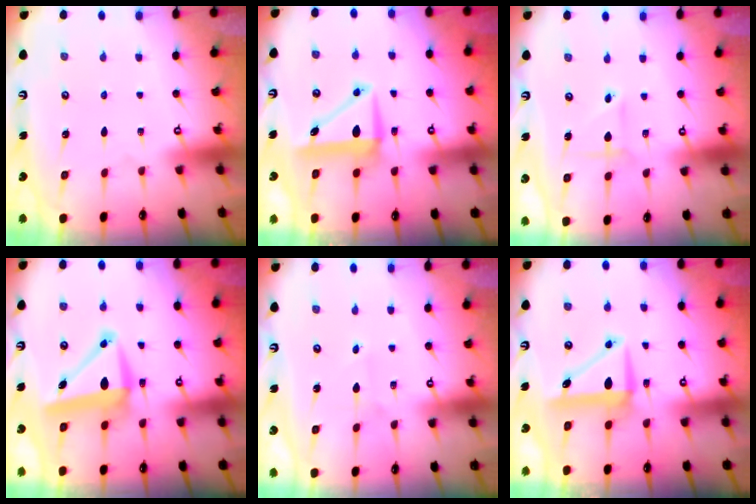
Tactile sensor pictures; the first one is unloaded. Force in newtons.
{"total": 7.3, "press": 7.2, "slide": 1.3}
{"total": 2.8, "press": 2.8, "slide": 0.3}
{"total": 10.3, "press": 9.8, "slide": 3.2}
{"total": 2.7, "press": 2.7, "slide": 0.3}
{"total": 7.1, "press": 7.0, "slide": 1.2}